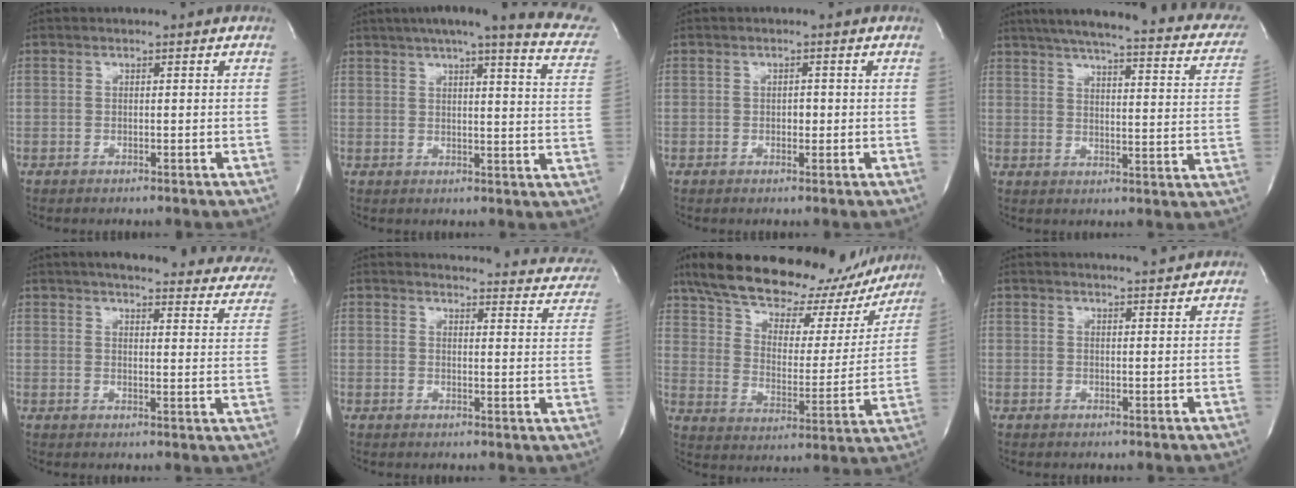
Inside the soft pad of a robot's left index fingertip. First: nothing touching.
{"total": 20.4, "force": [16.9, 1.7, 11.3], "torque": [-0.147, -0.024, 0.186]}
{"total": 1.1, "force": [-0.4, 0.7, 0.7], "torque": [-0.010, -0.002, -0.006]}
{"total": 27.0, "force": [22.1, 4.8, 14.7], "torque": [-0.214, -0.014, 0.254]}
{"total": 26.7, "force": [23.6, 5.5, 11.3], "torque": [-0.149, -0.044, 0.258]}
{"total": 21.1, "force": [20.1, 4.6, 4.4], "torque": [-0.037, -0.068, 0.202]}
{"total": 28.0, "force": [23.1, 10.8, 11.5], "torque": [-0.202, 0.016, 0.310]}
{"total": 5.2, "force": [4.9, 0.1, 1.4], "torque": [-0.026, 0.005, 0.058]}